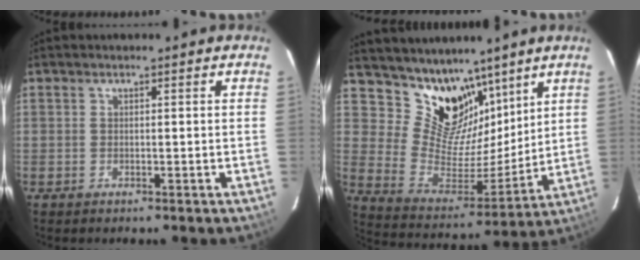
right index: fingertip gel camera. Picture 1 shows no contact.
{"total": 15.1, "force": [10.9, 8.6, 6.1], "torque": [-0.117, -0.013, 0.207]}